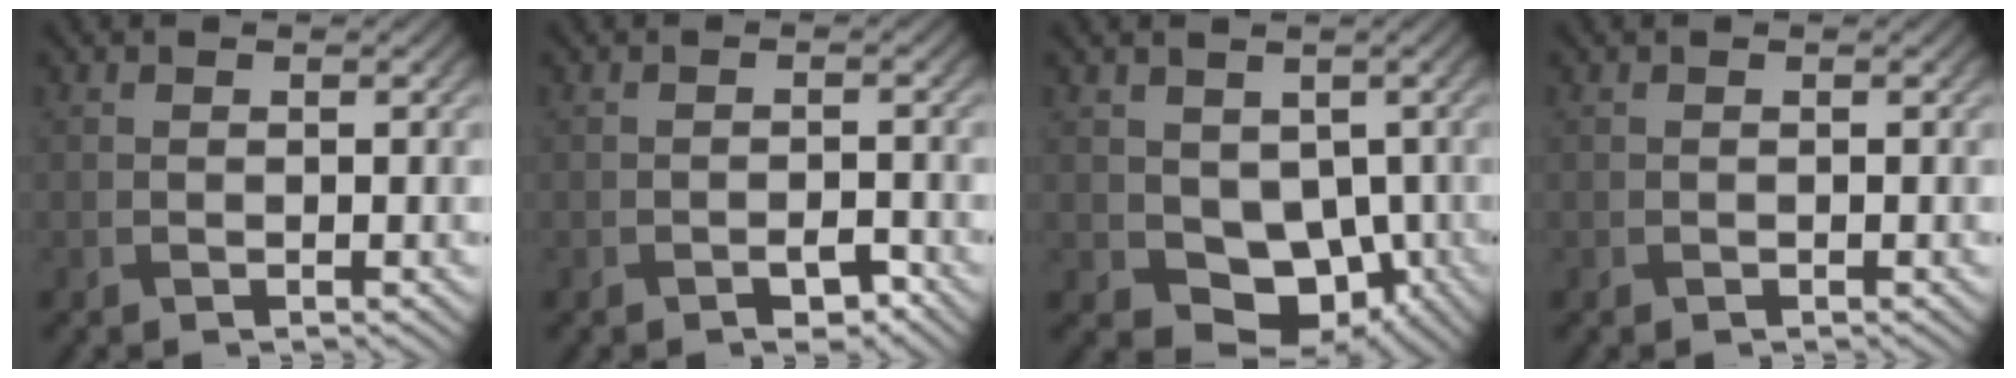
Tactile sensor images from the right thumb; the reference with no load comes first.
{"total": 2.3, "force": [-1.4, 0.9, 1.5], "torque": [-0.020, 0.001, -0.023]}
{"total": 7.0, "force": [-0.3, 5.4, 4.4], "torque": [-0.089, -0.026, -0.001]}
{"total": 0.0}